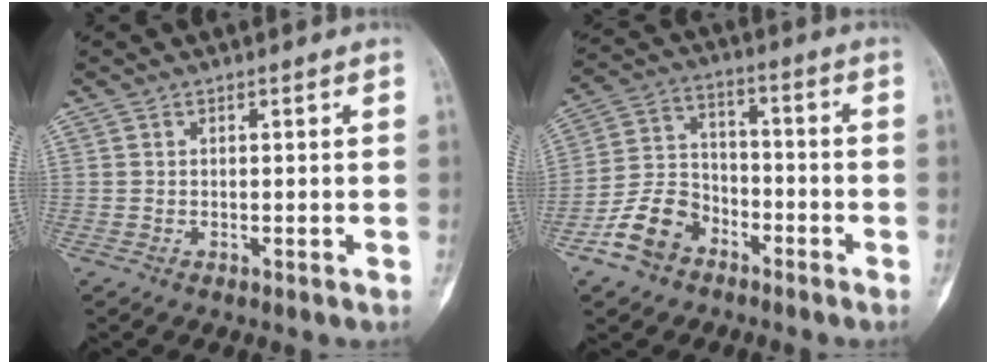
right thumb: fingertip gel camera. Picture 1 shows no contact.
{"total": 10.4, "force": [-6.0, 7.3, 4.4], "torque": [-0.065, 0.049, -0.118]}